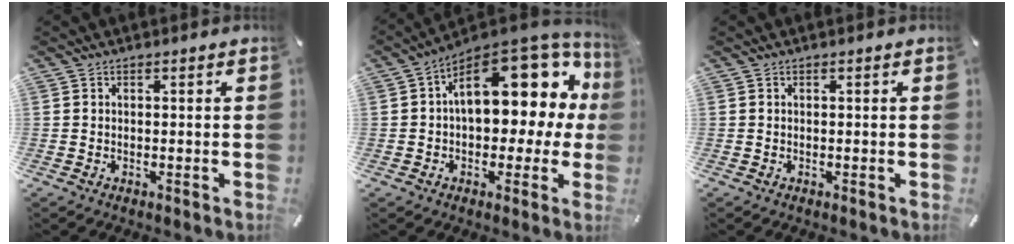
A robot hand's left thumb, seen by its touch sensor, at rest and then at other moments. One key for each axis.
{"total": 19.5, "fx": 6.3, "fy": 10.9, "fz": 14.9, "tx": -0.189, "ty": -0.043, "tz": 0.108}
{"total": 0.0}